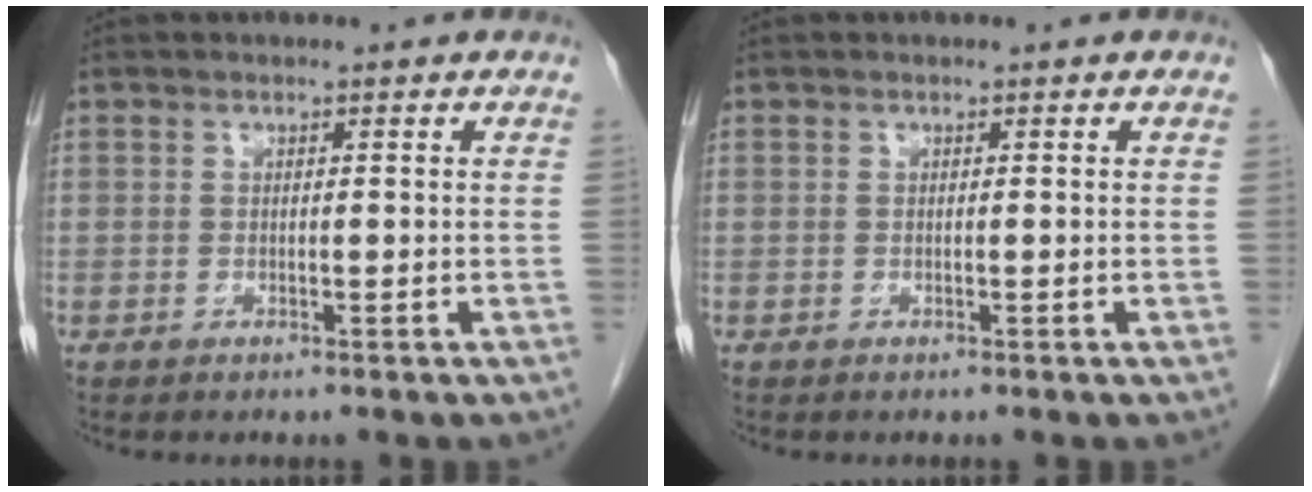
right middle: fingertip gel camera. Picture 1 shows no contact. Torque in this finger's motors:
{"motor_torque": [-0.01, 0.00, 0.00, 0.00]}